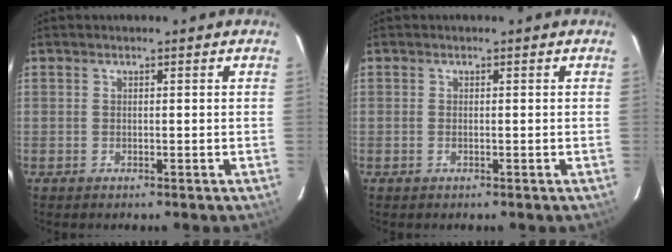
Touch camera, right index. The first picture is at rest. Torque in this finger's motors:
{"motor_torque": [-0.10, 0.04, -0.05, -0.01]}